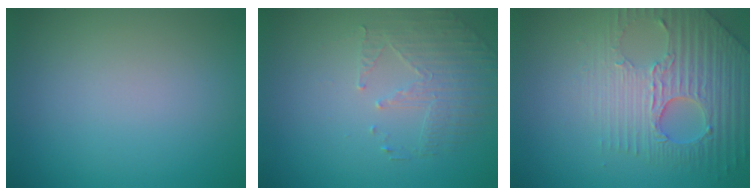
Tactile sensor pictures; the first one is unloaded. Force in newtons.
{"total": 1.9, "press": 1.5, "slide": 1.2}
{"total": 4.8, "press": 4.5, "slide": 1.7}